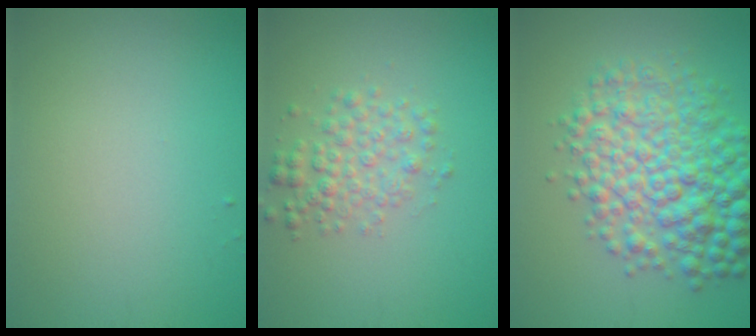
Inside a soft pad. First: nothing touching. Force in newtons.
{"total": 2.9, "press": 2.9, "slide": 0.1}
{"total": 8.5, "press": 8.5, "slide": 0.1}